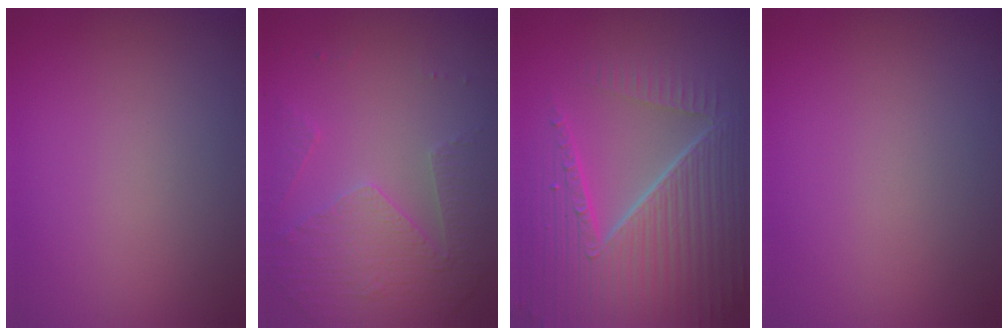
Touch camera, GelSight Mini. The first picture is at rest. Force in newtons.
{"total": 5.0, "press": 3.6, "slide": 3.5}
{"total": 9.6, "press": 6.2, "slide": 7.3}
{"total": 0.0}